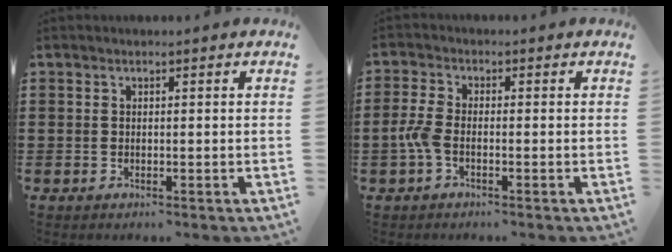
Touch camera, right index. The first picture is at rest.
{"total": 3.4, "force": [-1.3, 1.3, 2.9], "torque": [-0.080, -0.006, -0.030]}